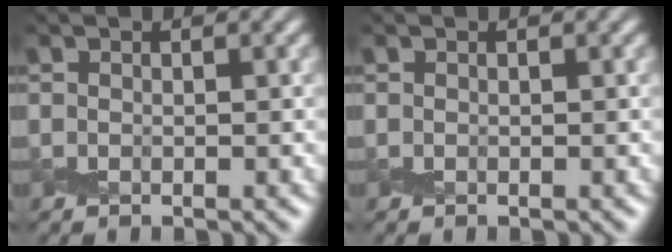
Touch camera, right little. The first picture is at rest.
{"total": 0.0}